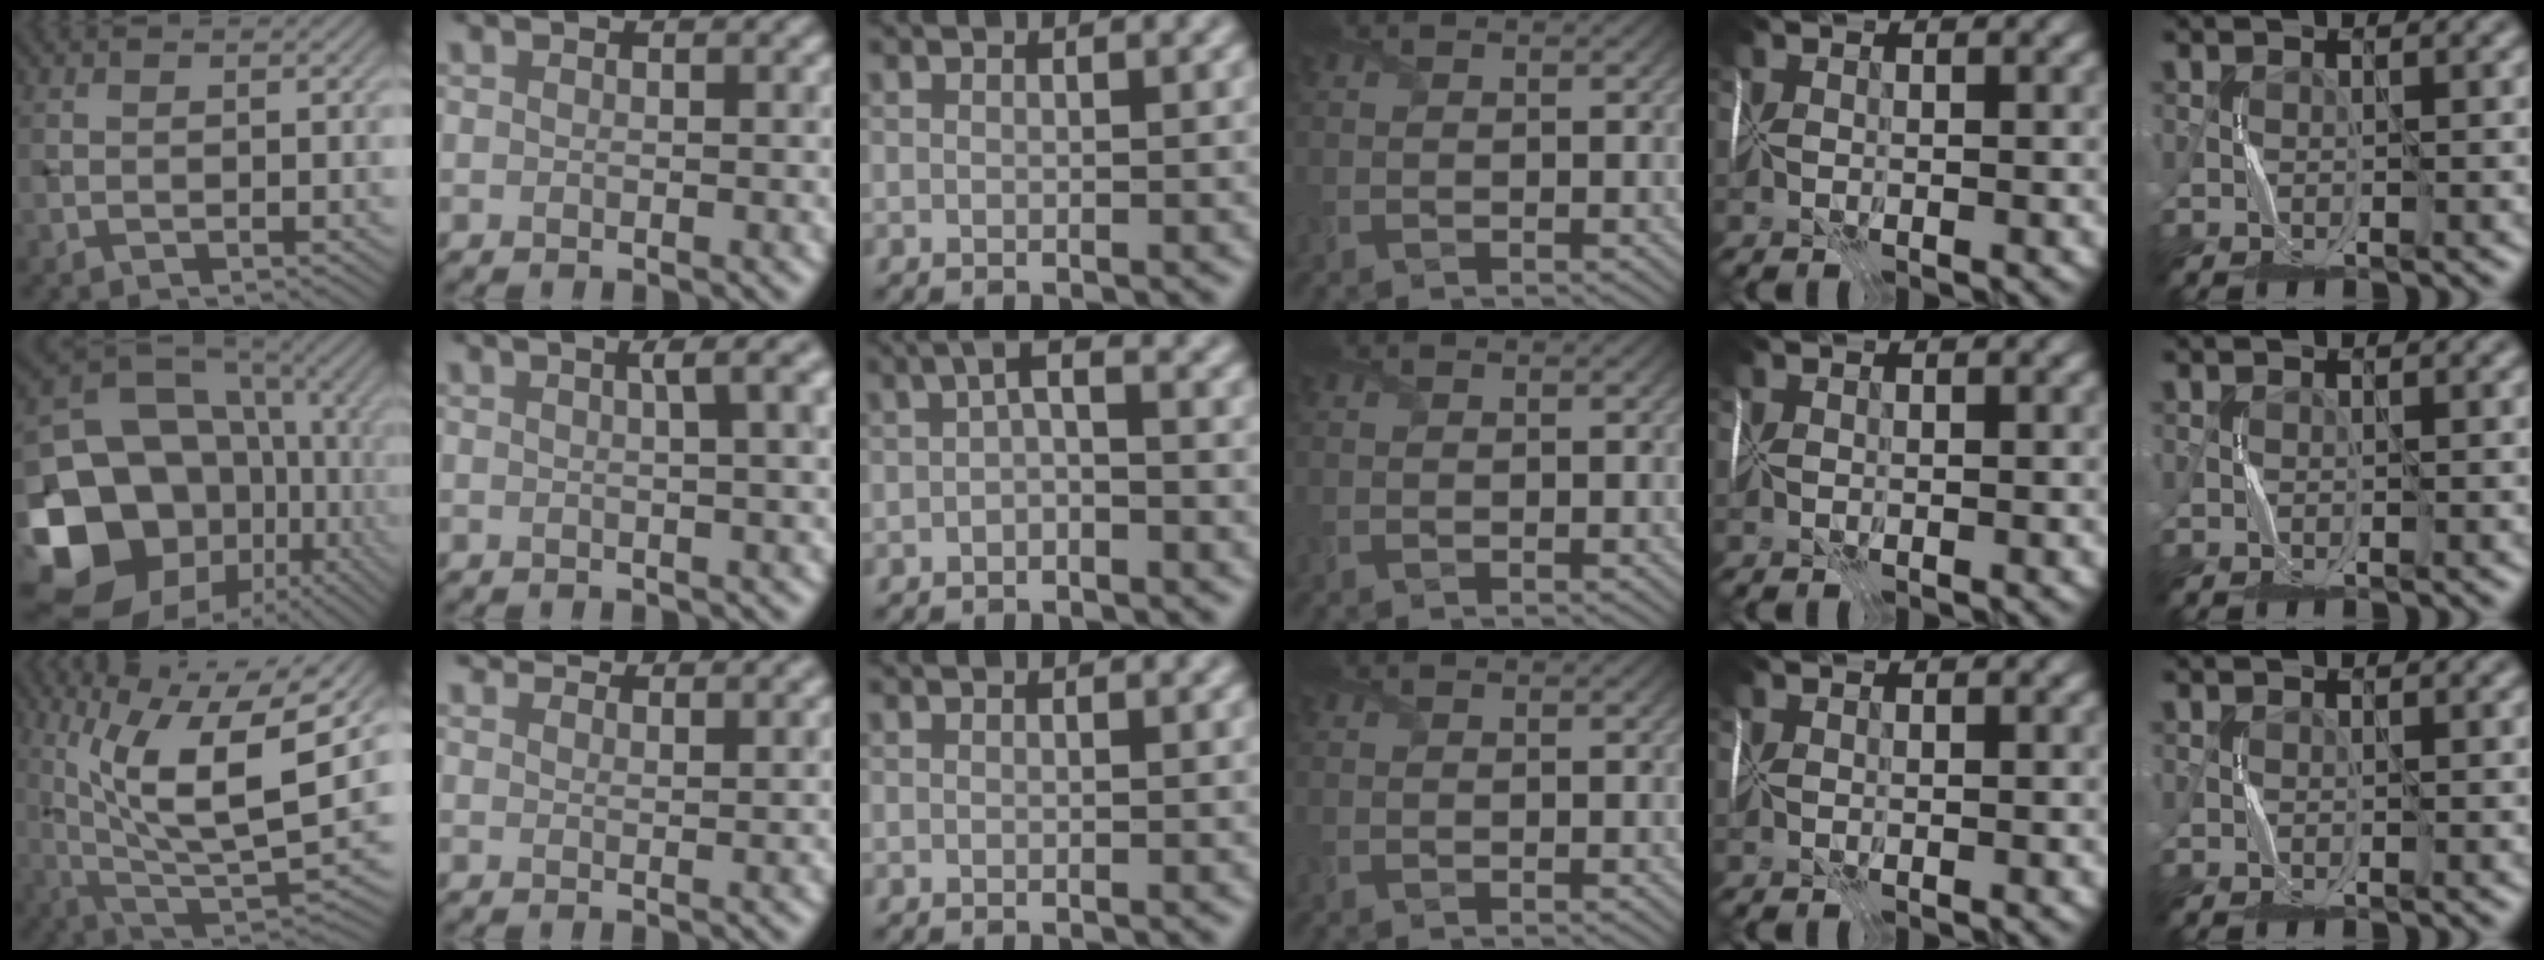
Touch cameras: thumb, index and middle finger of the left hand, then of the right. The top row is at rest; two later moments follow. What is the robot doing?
{"motion": "fold", "object": "wrapping paper"}